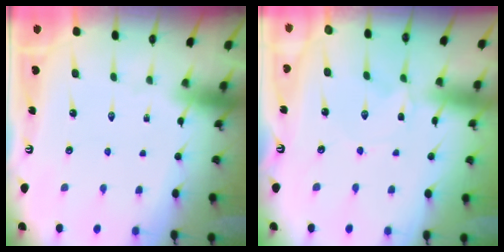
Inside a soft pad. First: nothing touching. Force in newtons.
{"total": 0.0}